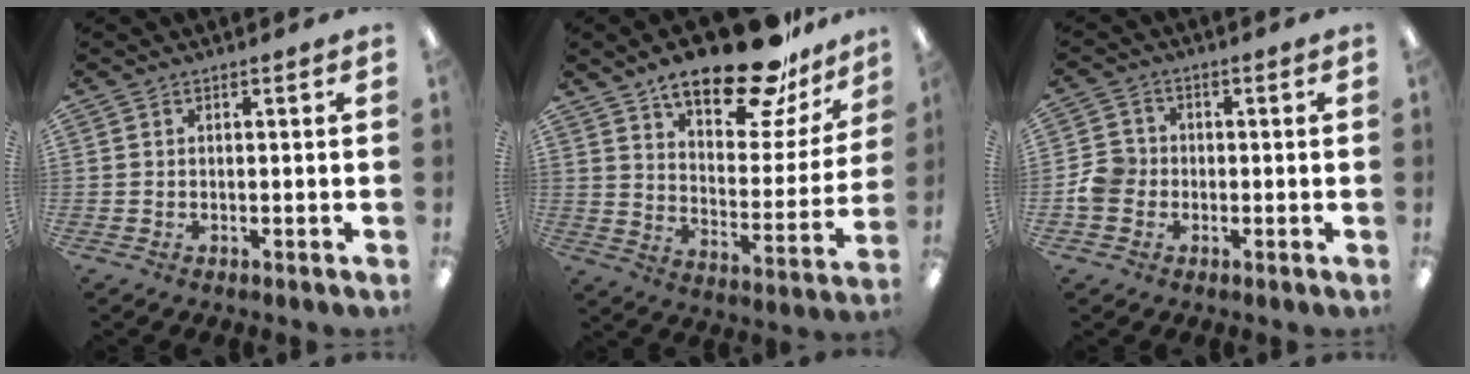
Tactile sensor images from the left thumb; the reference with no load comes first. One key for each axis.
{"total": 22.4, "fx": 17.2, "fy": 7.7, "fz": 12.1, "tx": -0.184, "ty": -0.107, "tz": 0.288}
{"total": 5.1, "fx": -1.1, "fy": 4.6, "fz": 1.9, "tx": -0.033, "ty": 0.009, "tz": -0.021}